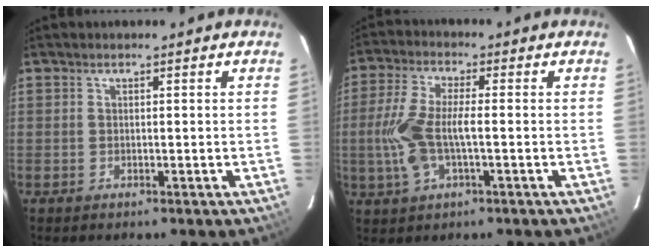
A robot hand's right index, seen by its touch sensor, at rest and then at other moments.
{"total": 9.6, "force": [-1.6, 3.5, 8.8], "torque": [-0.193, 0.001, -0.030]}